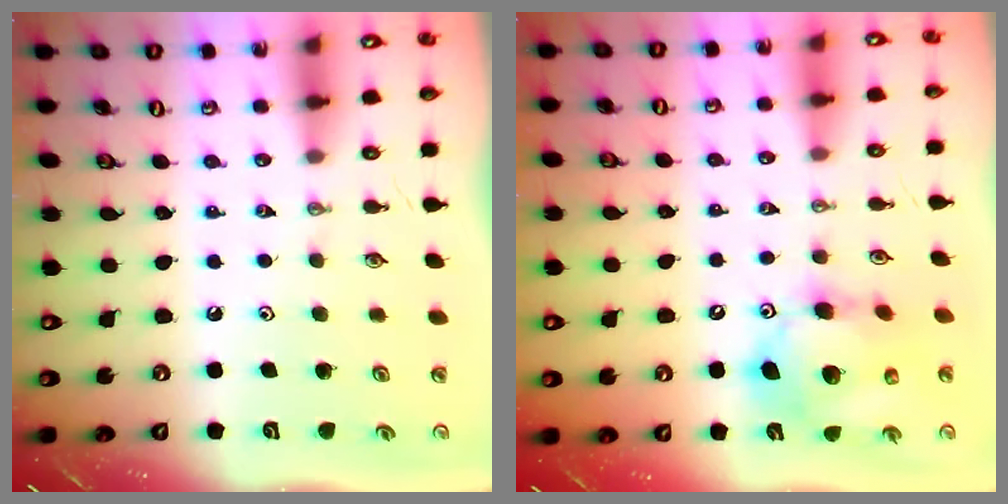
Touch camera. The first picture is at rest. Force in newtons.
{"total": 14.9, "press": 14.7, "slide": 2.8}